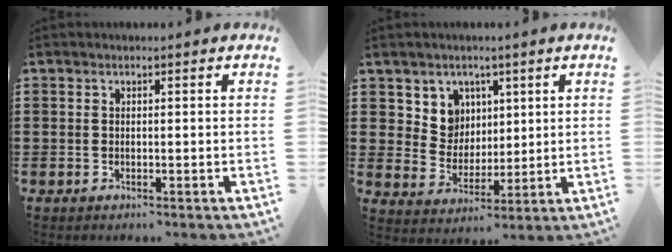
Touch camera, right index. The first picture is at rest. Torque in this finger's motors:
{"motor_torque": [0.15, -0.01, 0.13, 0.02]}